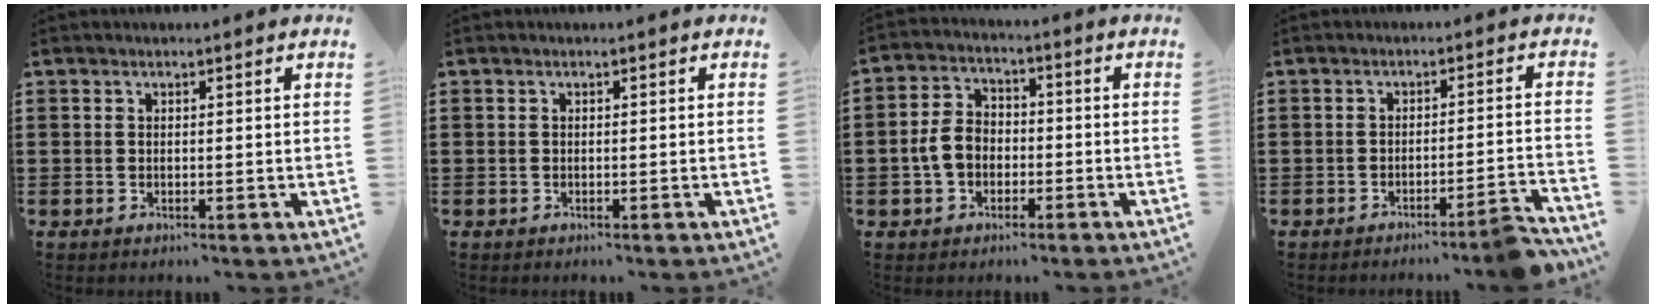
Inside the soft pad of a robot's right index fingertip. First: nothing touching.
{"total": 0.0}
{"total": 5.6, "force": [-1.6, 4.1, 3.4], "torque": [-0.096, 0.002, -0.038]}
{"total": 4.3, "force": [-3.6, -0.4, 2.3], "torque": [-0.038, -0.016, -0.069]}